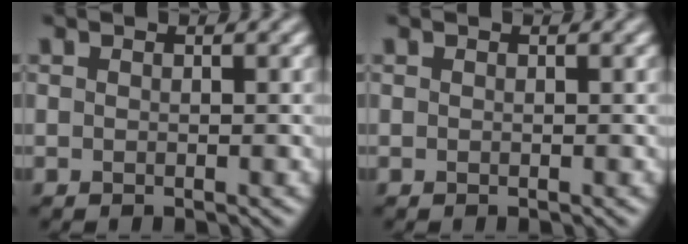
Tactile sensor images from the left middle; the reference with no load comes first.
{"total": 0.0}